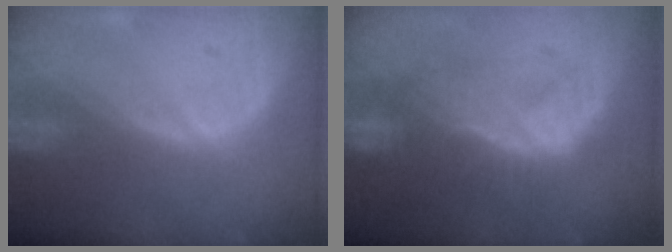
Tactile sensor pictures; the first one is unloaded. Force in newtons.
{"total": 8.8, "press": 8.5, "slide": 2.2}